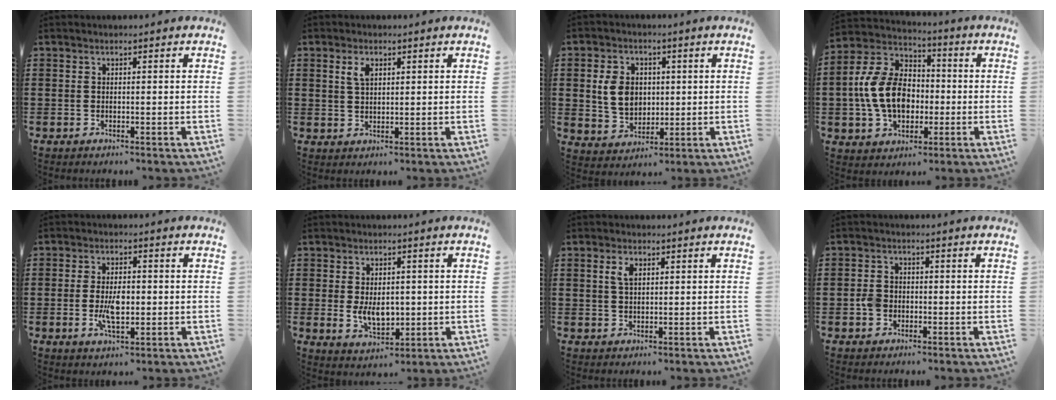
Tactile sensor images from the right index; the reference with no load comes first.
{"total": 2.6, "force": [1.3, 1.3, 1.9], "torque": [-0.042, 0.005, 0.022]}
{"total": 6.7, "force": [0.9, 5.2, 4.2], "torque": [-0.101, 0.008, 0.010]}
{"total": 12.6, "force": [-1.5, 9.0, 8.8], "torque": [-0.218, 0.014, -0.031]}
{"total": 5.3, "force": [-0.7, 2.4, 4.7], "torque": [-0.090, -0.004, -0.017]}
{"total": 5.6, "force": [-0.1, 3.5, 4.3], "torque": [-0.060, 0.000, -0.005]}
{"total": 2.6, "force": [1.0, 1.3, 2.0], "torque": [-0.044, 0.007, 0.016]}
{"total": 2.8, "force": [-0.8, 2.3, 1.4], "torque": [-0.037, 0.003, -0.019]}